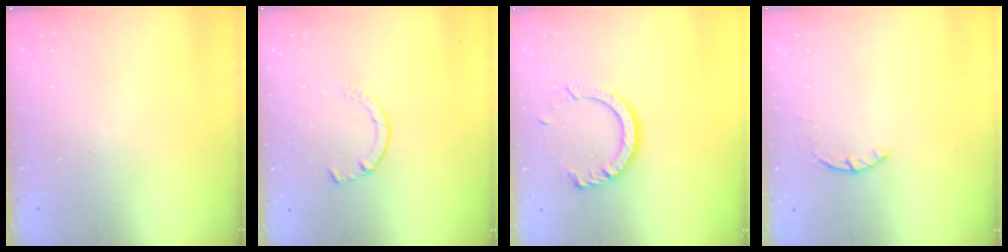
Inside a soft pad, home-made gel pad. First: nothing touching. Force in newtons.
{"total": 1.5, "press": 1.5, "slide": 0.3}
{"total": 10.0, "press": 10.0, "slide": 0.9}
{"total": 2.3, "press": 2.3, "slide": 0.4}